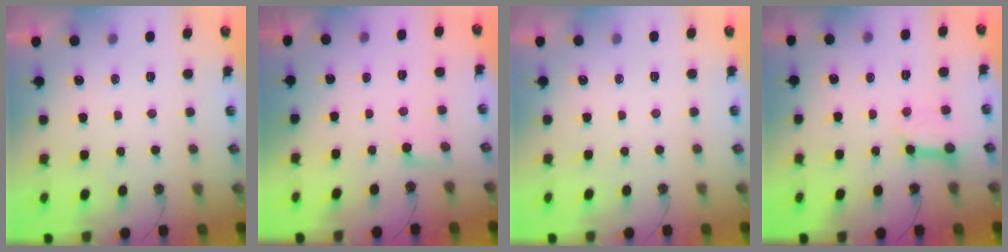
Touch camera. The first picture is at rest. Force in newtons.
{"total": 3.1, "press": 3.1, "slide": 0.3}
{"total": 0.0}
{"total": 8.5, "press": 8.5, "slide": 0.9}